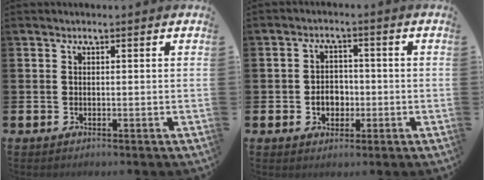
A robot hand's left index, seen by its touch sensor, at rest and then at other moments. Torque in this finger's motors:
{"motor_torque": [0.63, 0.12, 0.06, 0.08]}